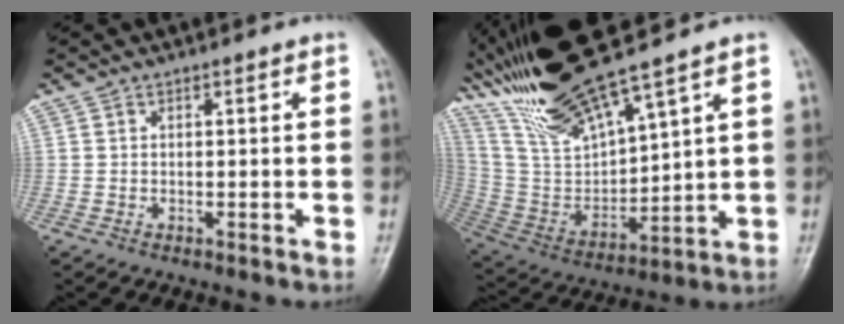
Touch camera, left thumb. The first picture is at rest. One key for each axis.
{"total": 17.8, "fx": 14.2, "fy": 2.6, "fz": 10.4, "tx": -0.192, "ty": -0.062, "tz": 0.293}